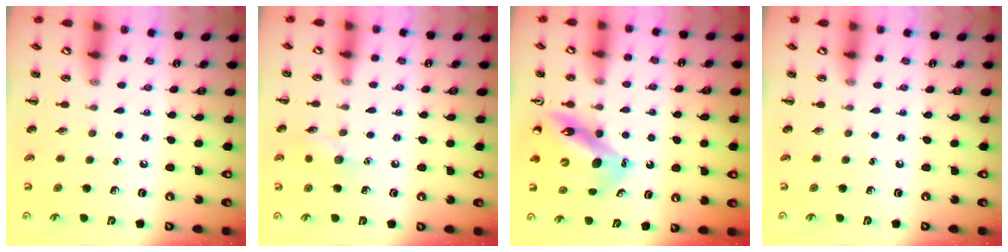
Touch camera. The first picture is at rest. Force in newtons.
{"total": 7.8, "press": 7.6, "slide": 1.5}
{"total": 11.4, "press": 10.9, "slide": 3.2}
{"total": 0.0}